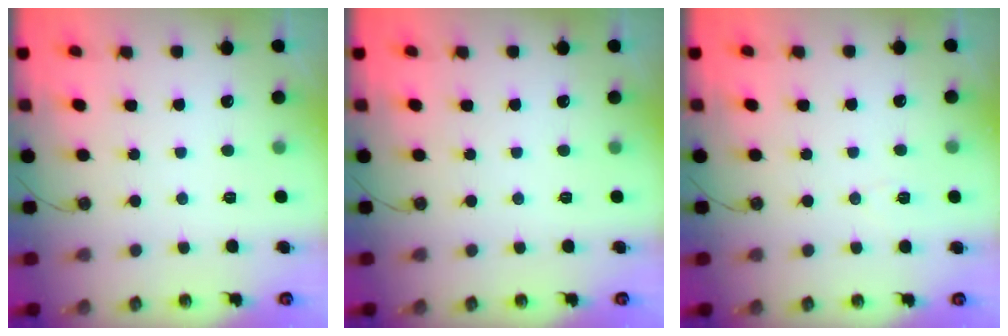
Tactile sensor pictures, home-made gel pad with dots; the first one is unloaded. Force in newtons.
{"total": 0.0}
{"total": 3.4, "press": 2.6, "slide": 2.1}